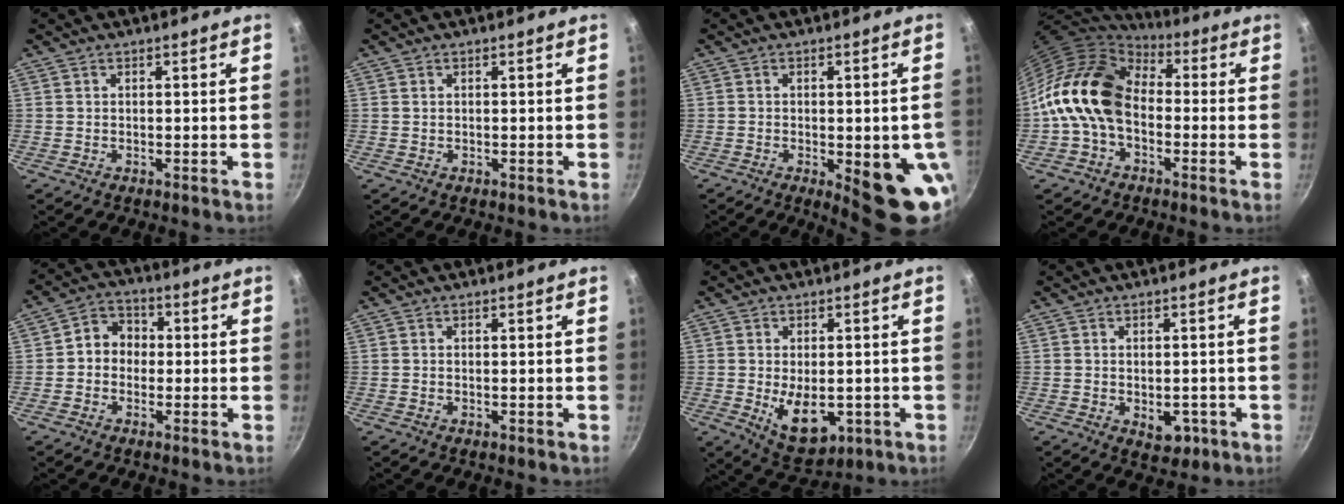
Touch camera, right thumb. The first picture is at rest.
{"total": 0.0}
{"total": 13.3, "force": [-3.5, 4.4, 12.0], "torque": [-0.114, 0.000, -0.035]}
{"total": 15.9, "force": [-0.9, 11.3, 11.1], "torque": [-0.174, 0.039, -0.034]}
{"total": 6.2, "force": [-0.3, 5.4, 3.1], "torque": [-0.018, 0.017, -0.020]}
{"total": 0.0}
{"total": 9.7, "force": [-1.8, 5.8, 7.6], "torque": [-0.096, -0.010, -0.006]}
{"total": 4.8, "force": [-1.5, 3.2, 3.4], "torque": [-0.025, 0.005, -0.013]}